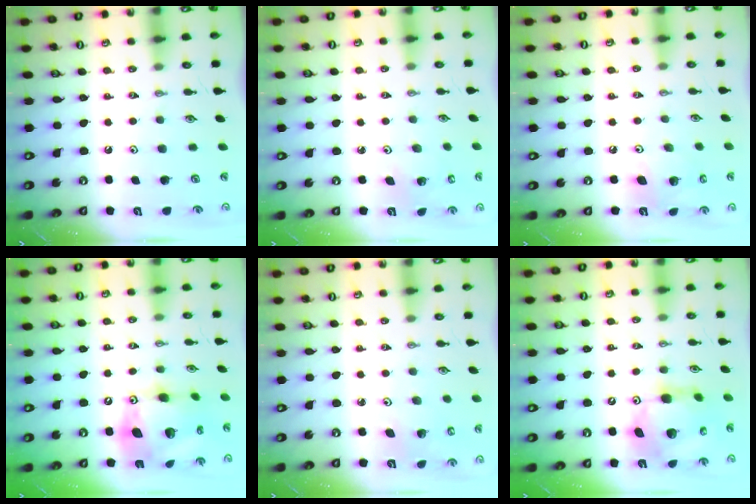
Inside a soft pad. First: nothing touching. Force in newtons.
{"total": 3.0, "press": 3.0, "slide": 0.1}
{"total": 8.6, "press": 8.4, "slide": 1.7}
{"total": 16.5, "press": 16.5, "slide": 1.6}
{"total": 3.0, "press": 2.9, "slide": 0.4}
{"total": 13.6, "press": 13.5, "slide": 1.5}